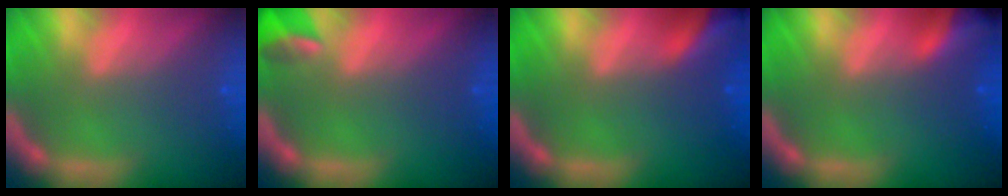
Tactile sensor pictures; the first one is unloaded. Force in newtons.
{"total": 2.9}
{"total": 9.4}
{"total": 6.5}